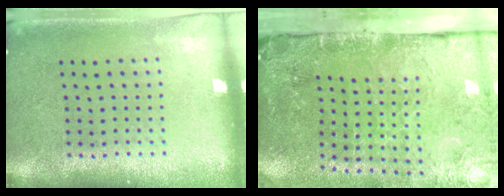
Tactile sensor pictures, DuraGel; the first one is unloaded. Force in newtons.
{"total": 4.7, "press": 3.6, "slide": 3.0}